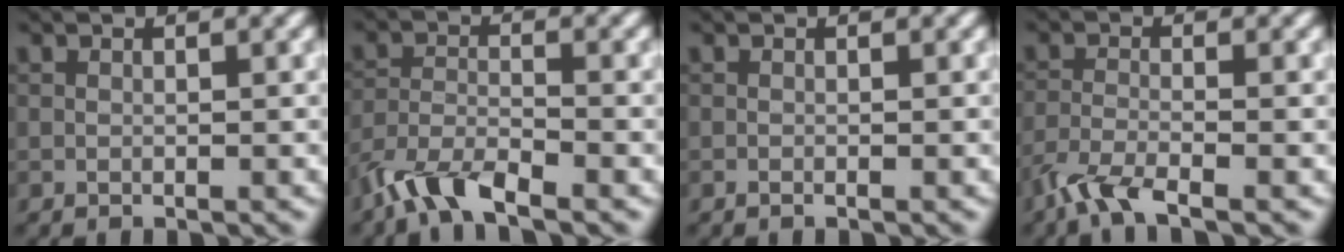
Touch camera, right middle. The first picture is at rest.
{"total": 4.8, "force": [-3.9, 1.1, 2.7], "torque": [-0.055, -0.005, -0.084]}
{"total": 0.0}
{"total": 3.8, "force": [-2.9, 0.7, 2.3], "torque": [-0.055, -0.008, -0.070]}